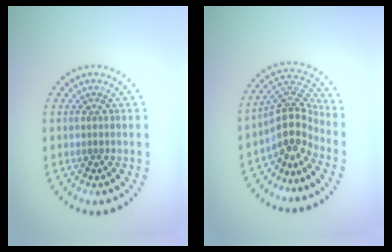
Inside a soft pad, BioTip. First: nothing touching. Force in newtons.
{"total": 4.1, "press": 3.0, "slide": 2.8}